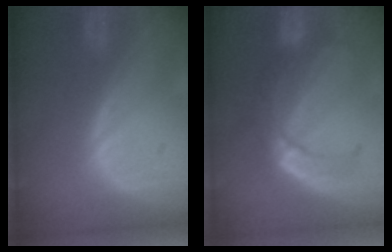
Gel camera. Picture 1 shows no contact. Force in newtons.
{"total": 8.0, "press": 6.8, "slide": 4.1}